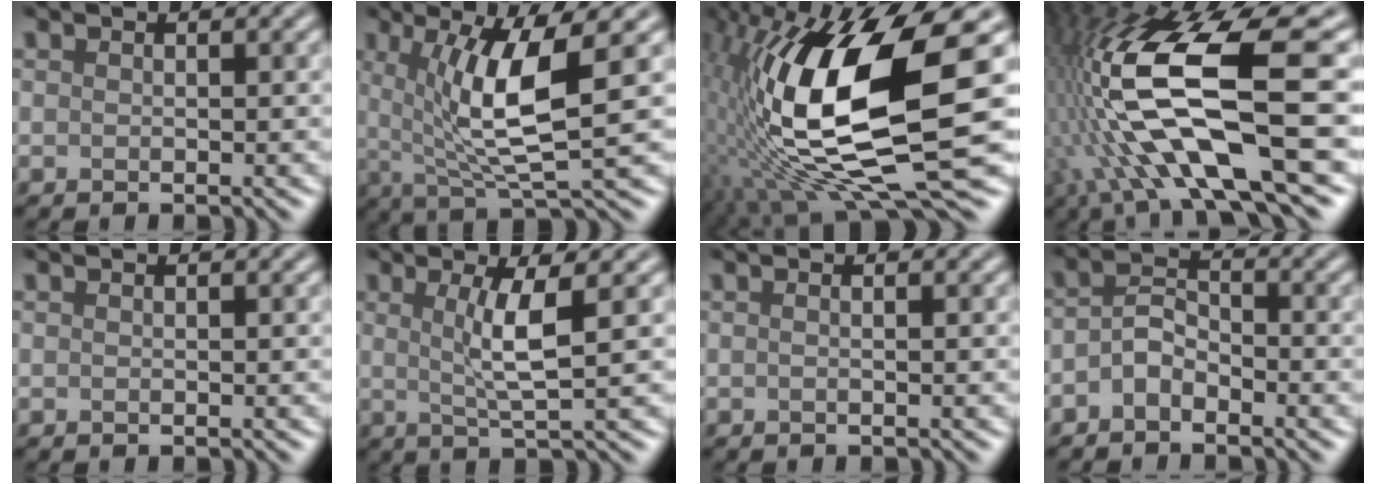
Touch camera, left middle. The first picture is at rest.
{"total": 8.0, "force": [1.3, 1.9, 7.7], "torque": [-0.130, -0.001, 0.029]}
{"total": 16.0, "force": [1.4, 4.9, 15.1], "torque": [-0.287, -0.001, 0.034]}
{"total": 14.5, "force": [-1.6, 4.2, 13.8], "torque": [-0.272, 0.018, -0.023]}
{"total": 0.0}
{"total": 3.9, "force": [0.8, 0.6, 3.7], "torque": [-0.066, 0.002, 0.019]}
{"total": 1.6, "force": [0.3, 0.9, 1.3], "torque": [0.004, 0.000, -0.023]}
{"total": 2.3, "force": [-1.5, 1.1, 1.4], "torque": [-0.027, 0.014, -0.034]}